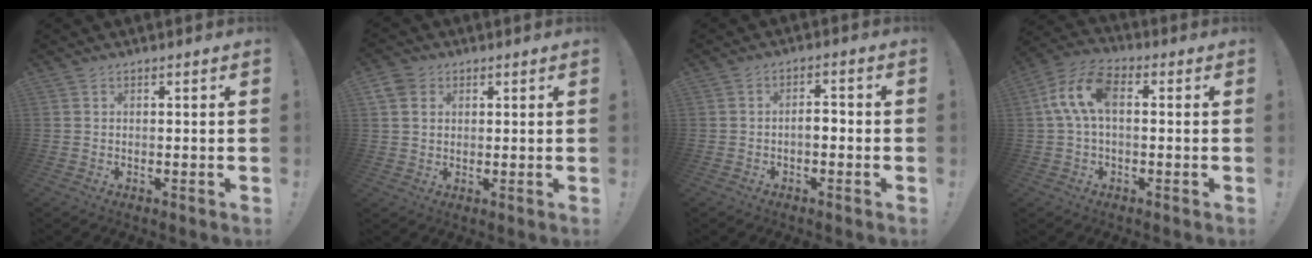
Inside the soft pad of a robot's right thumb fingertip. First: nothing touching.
{"total": 6.1, "force": [2.5, 4.9, 2.6], "torque": [-0.056, -0.001, 0.049]}
{"total": 3.6, "force": [-1.4, 1.8, 2.8], "torque": [-0.044, 0.008, -0.027]}
{"total": 11.0, "force": [1.3, 6.1, 9.0], "torque": [-0.177, 0.013, 0.029]}